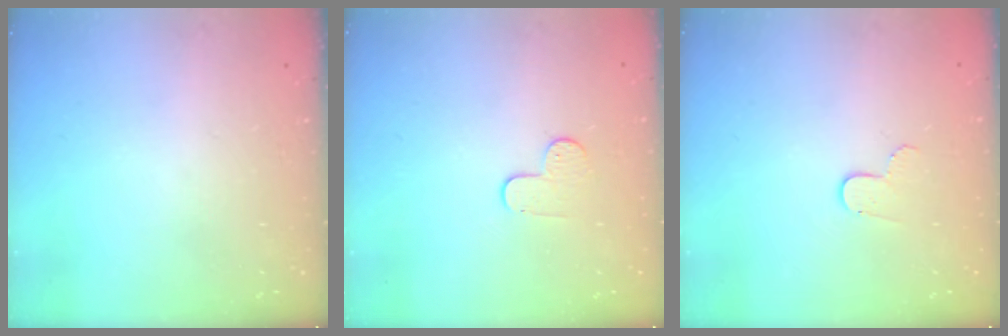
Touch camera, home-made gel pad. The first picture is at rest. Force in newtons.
{"total": 6.2, "press": 6.2, "slide": 0.6}
{"total": 4.3, "press": 4.3, "slide": 0.4}